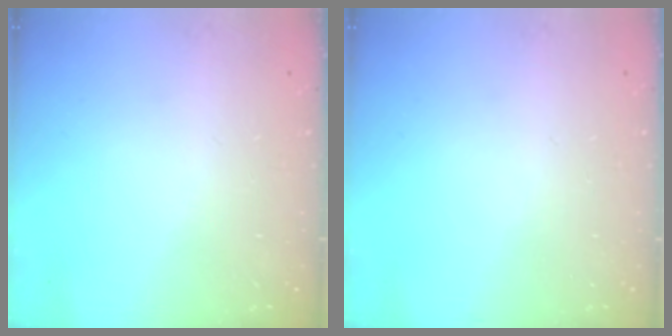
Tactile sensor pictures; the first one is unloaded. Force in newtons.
{"total": 0.0}